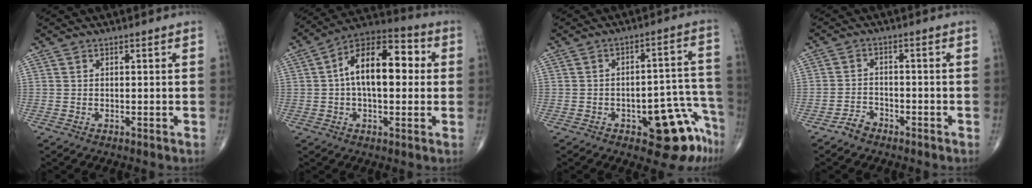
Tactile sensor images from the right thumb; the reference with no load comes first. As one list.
[{"total": 15.8, "force": [1.9, 8.4, 13.3], "torque": [-0.200, 0.036, 0.019]}, {"total": 12.4, "force": [-7.0, 5.0, 8.9], "torque": [-0.063, 0.063, -0.084]}, {"total": 2.9, "force": [-2.3, 1.6, 0.7], "torque": [-0.012, 0.014, -0.043]}]